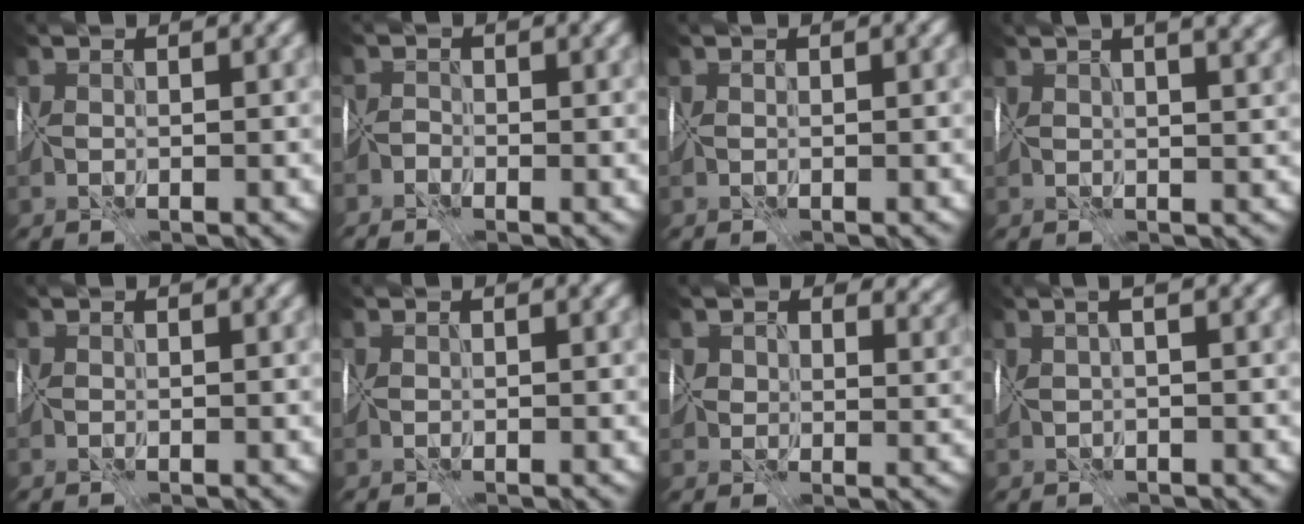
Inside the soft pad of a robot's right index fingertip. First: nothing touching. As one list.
[{"total": 1.0, "force": [-0.8, -0.5, -0.3], "torque": [0.004, 0.005, -0.021]}, {"total": 0.0}, {"total": 8.8, "force": [4.4, 4.0, 6.4], "torque": [-0.090, 0.039, 0.056]}, {"total": 0.0}, {"total": 0.0}, {"total": 6.7, "force": [3.9, 4.7, 2.8], "torque": [-0.053, 0.014, 0.062]}, {"total": 1.9, "force": [0.8, -0.1, 1.7], "torque": [-0.029, 0.002, 0.022]}]